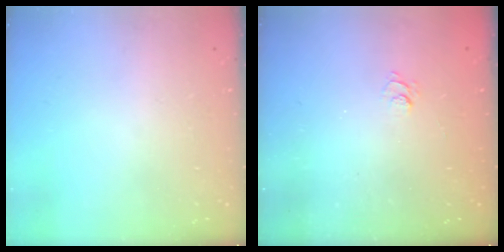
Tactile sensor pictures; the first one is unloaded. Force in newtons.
{"total": 2.8, "press": 2.5, "slide": 1.3}